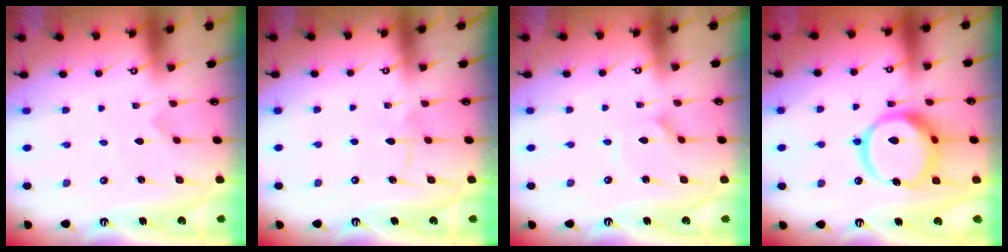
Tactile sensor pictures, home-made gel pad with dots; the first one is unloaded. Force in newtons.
{"total": 6.1, "press": 6.1, "slide": 0.3}
{"total": 1.9, "press": 1.9, "slide": 0.2}
{"total": 16.6, "press": 16.4, "slide": 2.2}